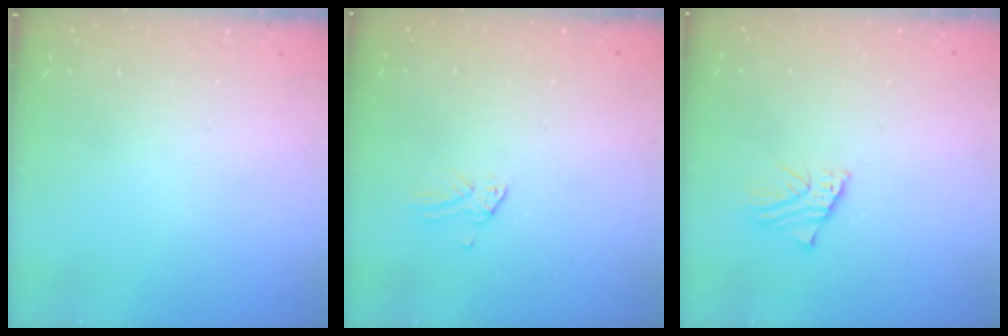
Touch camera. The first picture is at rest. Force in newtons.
{"total": 0.0}
{"total": 2.6, "press": 2.6, "slide": 0.2}